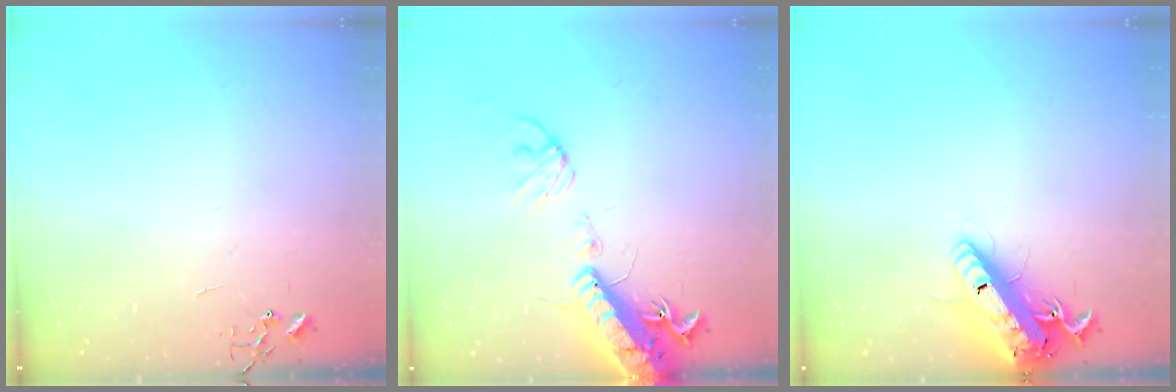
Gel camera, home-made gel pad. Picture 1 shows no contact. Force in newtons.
{"total": 17.2, "press": 16.7, "slide": 3.9}
{"total": 17.3, "press": 17.0, "slide": 3.4}